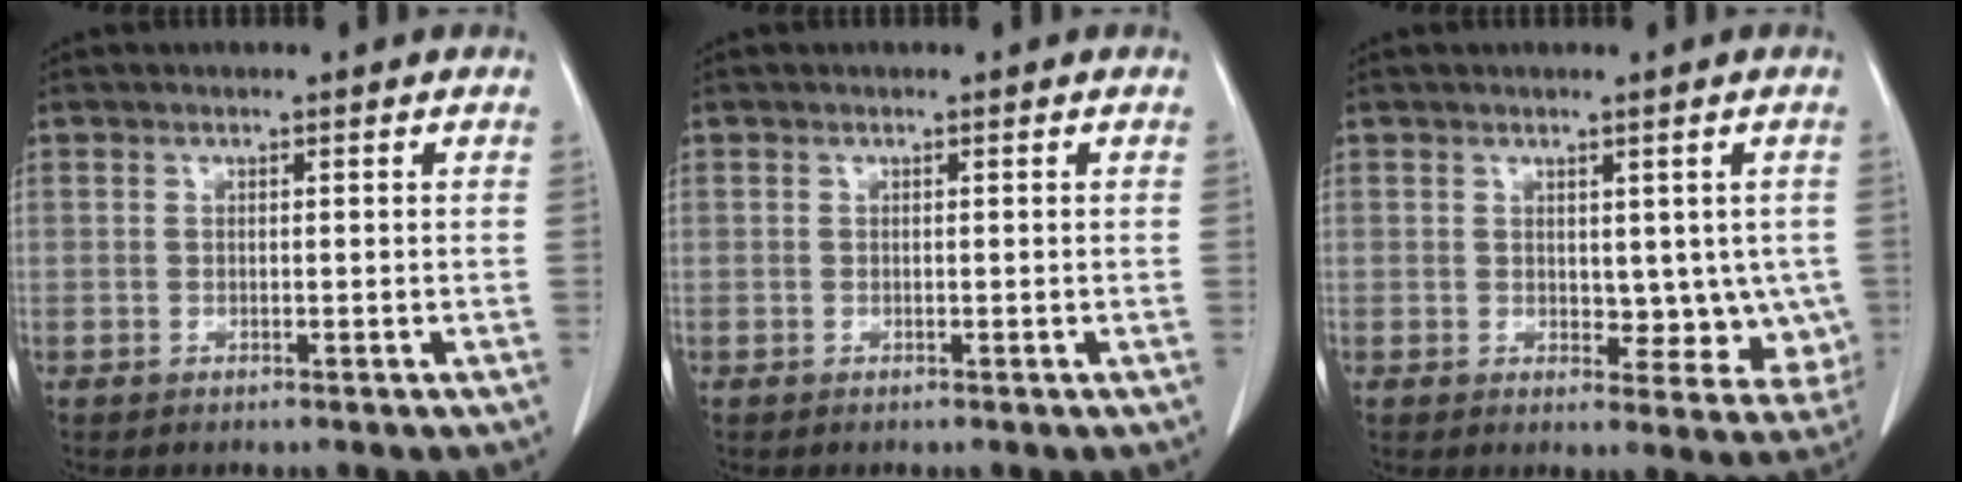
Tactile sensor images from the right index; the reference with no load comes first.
{"total": 0.0}
{"total": 6.4, "force": [0.4, 4.0, 5.0], "torque": [-0.032, -0.003, 0.012]}